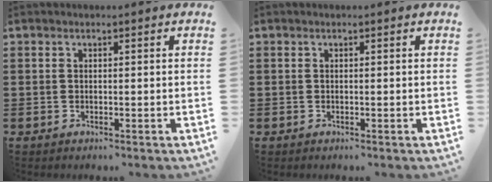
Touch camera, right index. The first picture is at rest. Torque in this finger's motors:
{"motor_torque": [0.00, 0.00, 0.00, 0.00]}